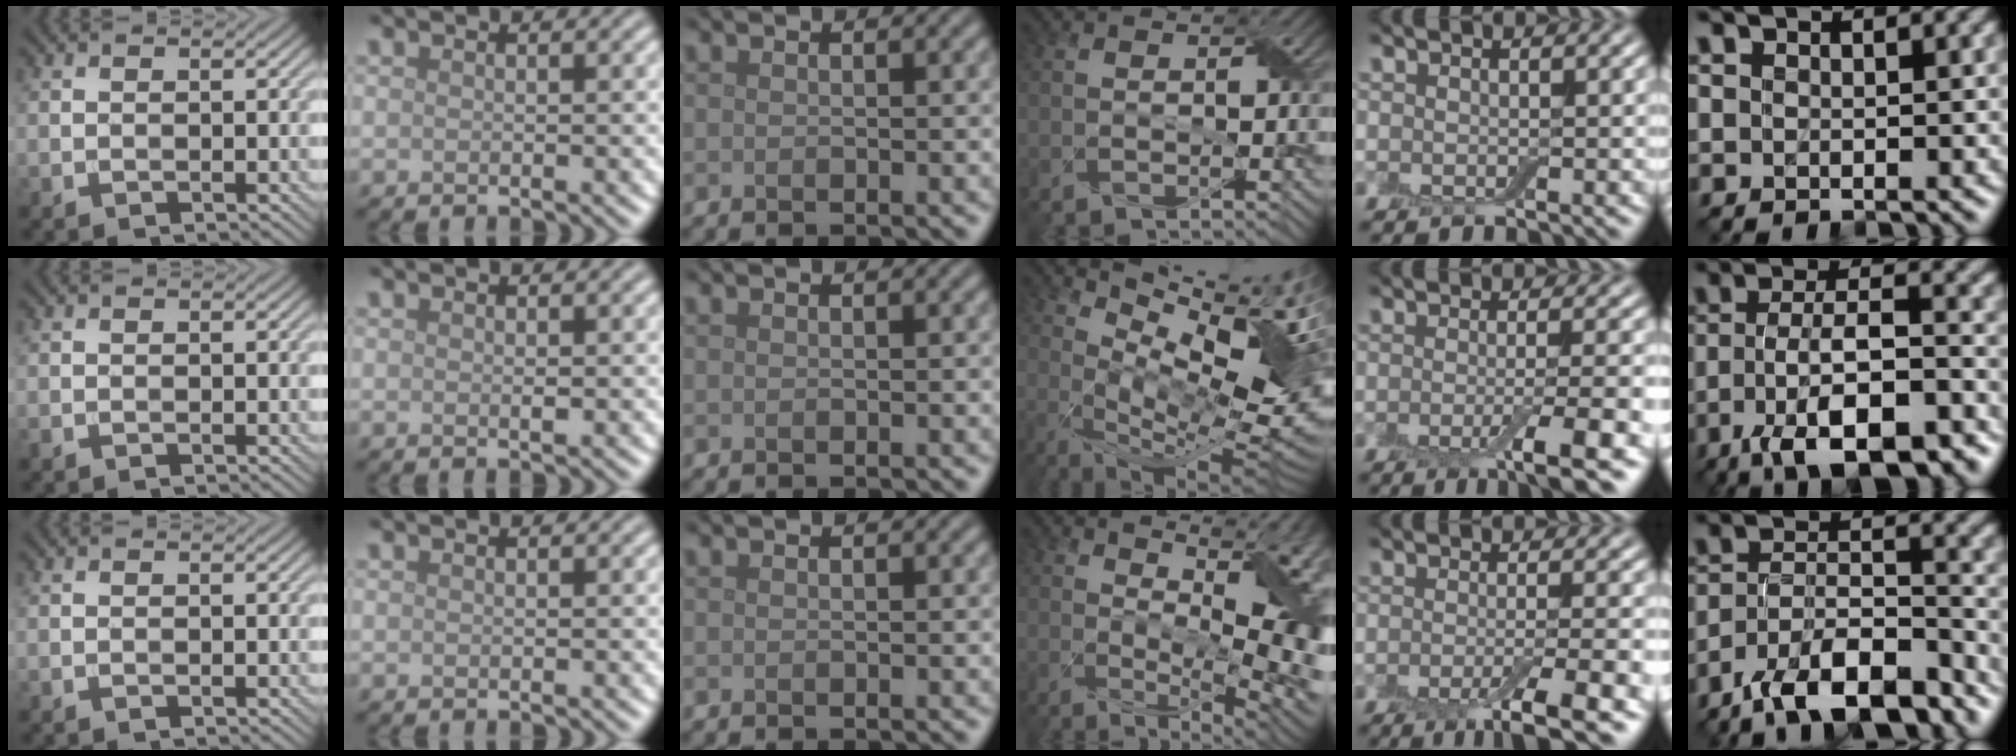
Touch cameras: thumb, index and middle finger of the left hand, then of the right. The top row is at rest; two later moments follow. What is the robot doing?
{"motion": "wrap", "object": "adhesive wrap"}